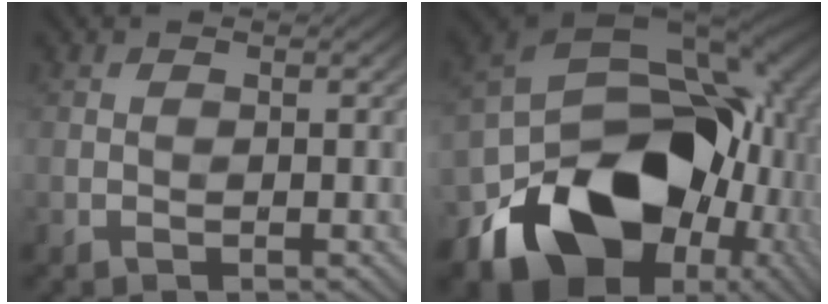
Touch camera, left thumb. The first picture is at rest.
{"total": 18.8, "force": [-4.6, 13.5, 12.3], "torque": [-0.238, -0.031, -0.068]}